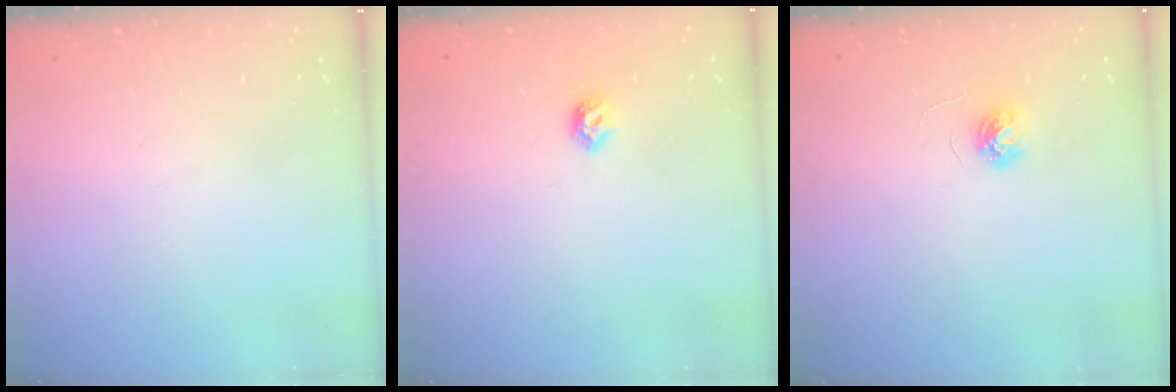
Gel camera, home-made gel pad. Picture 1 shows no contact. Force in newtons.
{"total": 5.5, "press": 5.4, "slide": 1.2}
{"total": 3.7, "press": 3.7, "slide": 0.3}